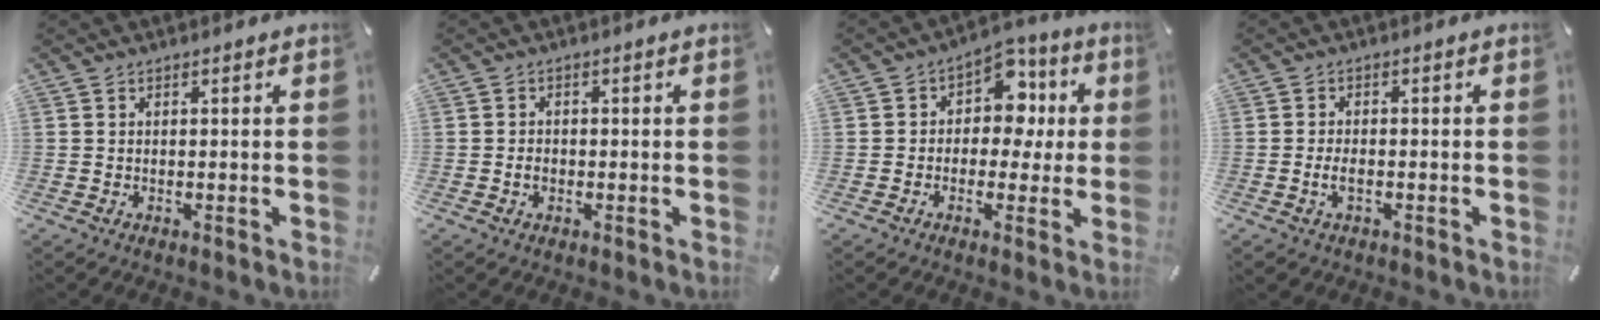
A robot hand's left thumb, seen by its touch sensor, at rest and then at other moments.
{"total": 2.0, "force": [-0.5, 1.5, 1.2], "torque": [-0.023, 0.005, -0.011]}
{"total": 9.5, "force": [1.6, 7.4, 5.7], "torque": [-0.073, -0.007, 0.025]}
{"total": 3.2, "force": [-1.0, 1.9, 2.3], "torque": [-0.049, 0.002, -0.019]}